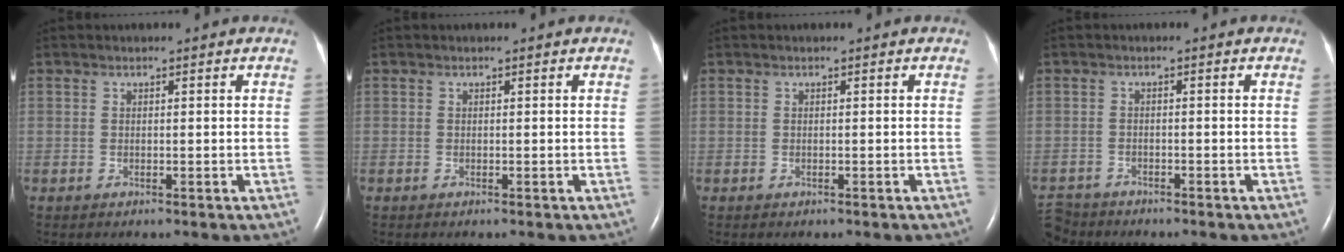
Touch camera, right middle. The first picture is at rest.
{"total": 0.0}
{"total": 0.0}
{"total": 4.6, "force": [-4.3, 1.5, -0.2], "torque": [0.001, -0.012, -0.082]}